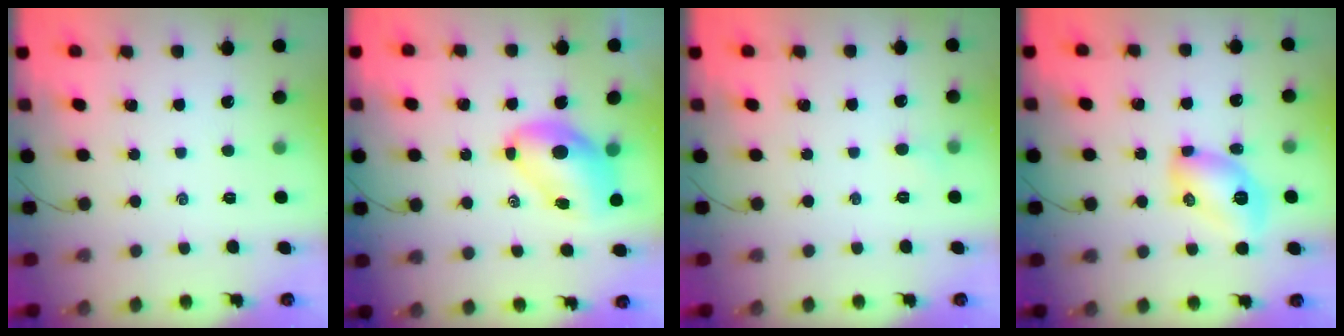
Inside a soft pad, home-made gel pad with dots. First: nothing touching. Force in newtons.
{"total": 8.5, "press": 8.2, "slide": 2.1}
{"total": 2.8, "press": 2.6, "slide": 1.0}
{"total": 9.9, "press": 9.8, "slide": 0.9}